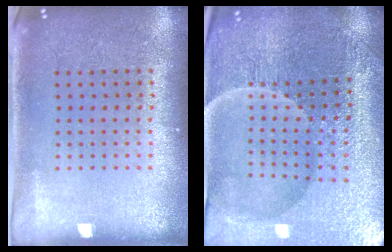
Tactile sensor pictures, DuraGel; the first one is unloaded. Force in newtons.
{"total": 4.6, "press": 4.5, "slide": 1.1}